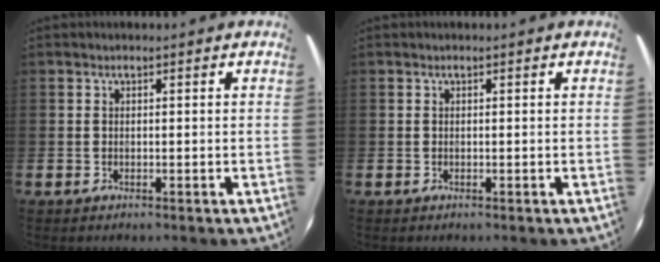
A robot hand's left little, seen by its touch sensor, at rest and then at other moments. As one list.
[{"total": 0.0}]